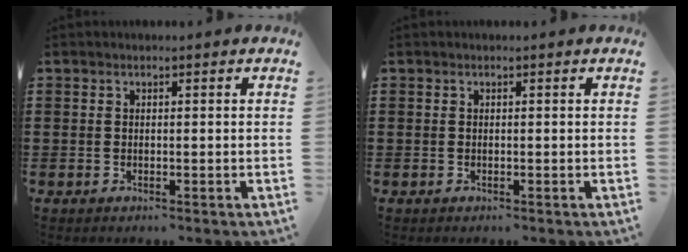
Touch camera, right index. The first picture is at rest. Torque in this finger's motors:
{"motor_torque": [-0.13, -0.05, 0.00, 0.00]}